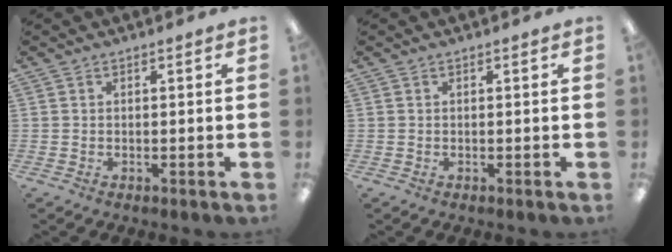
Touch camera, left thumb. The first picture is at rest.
{"total": 0.0}